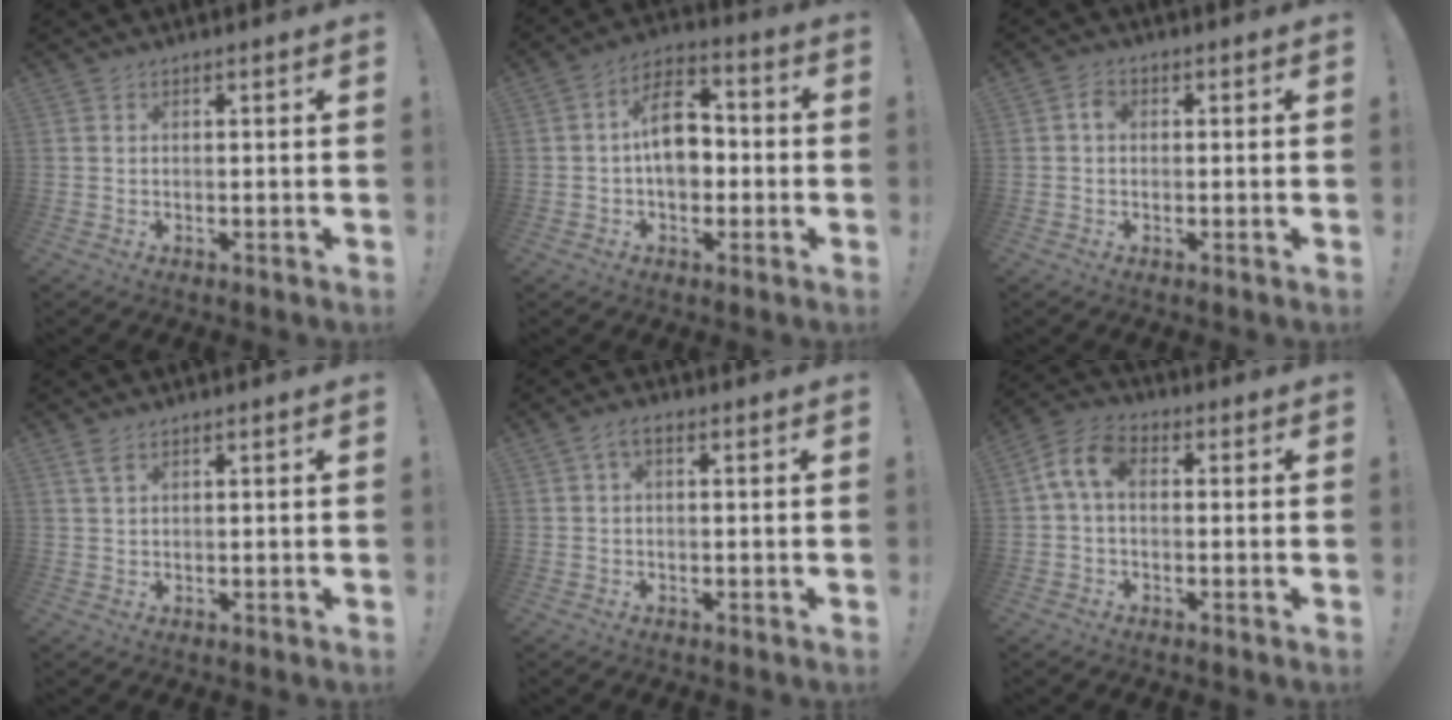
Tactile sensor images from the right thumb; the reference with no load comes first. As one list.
[{"total": 13.2, "force": [0.0, 8.9, 9.8], "torque": [-0.141, 0.018, 0.004]}, {"total": 2.4, "force": [0.0, 1.8, 1.6], "torque": [-0.030, 0.008, -0.001]}, {"total": 2.4, "force": [1.5, 0.8, 1.7], "torque": [-0.034, -0.001, 0.027]}, {"total": 2.6, "force": [0.2, 1.0, 2.4], "torque": [-0.046, 0.005, 0.003]}, {"total": 7.8, "force": [1.0, 4.6, 6.3], "torque": [-0.125, 0.008, 0.022]}]